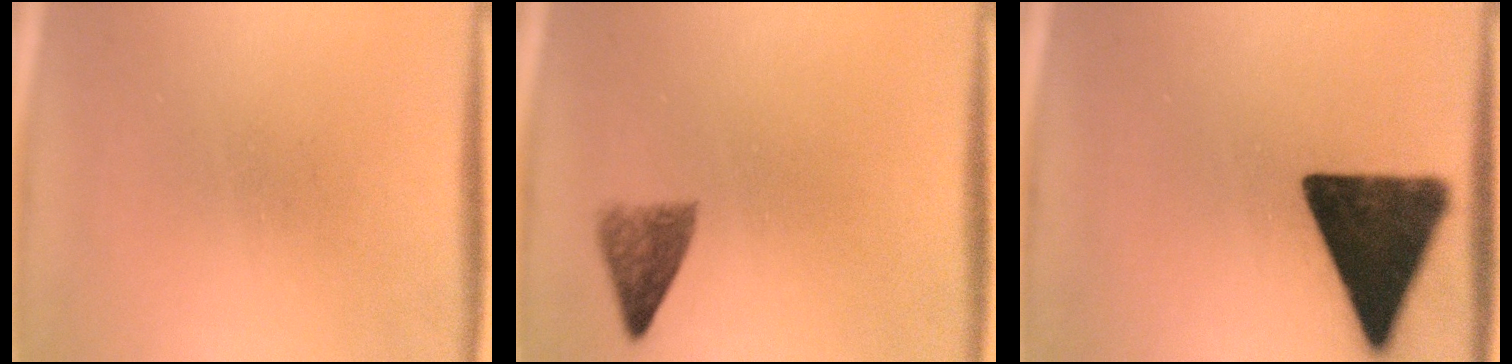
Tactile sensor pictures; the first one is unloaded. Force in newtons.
{"total": 3.5}
{"total": 16.1}